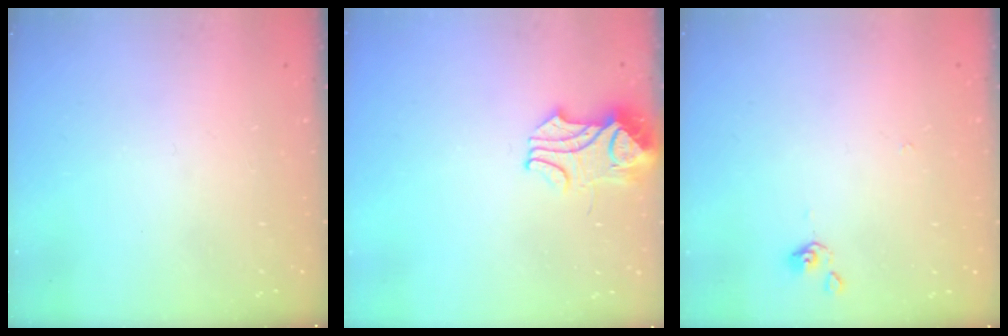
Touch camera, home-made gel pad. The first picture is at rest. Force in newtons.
{"total": 3.6, "press": 3.6, "slide": 0.5}
{"total": 0.0}